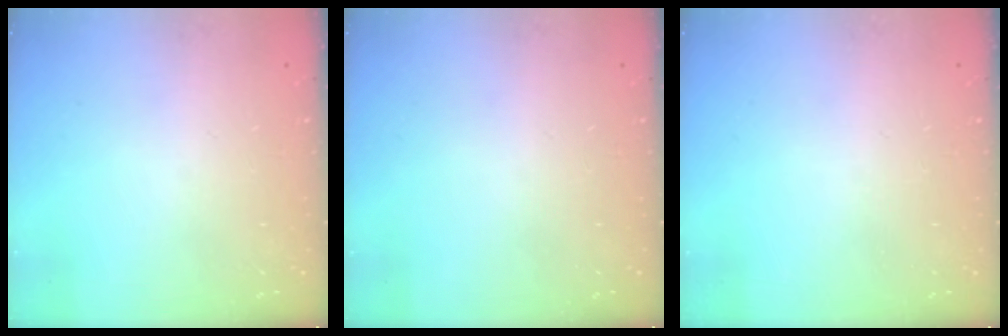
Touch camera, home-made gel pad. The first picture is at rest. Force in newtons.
{"total": 0.0}
{"total": 0.0}